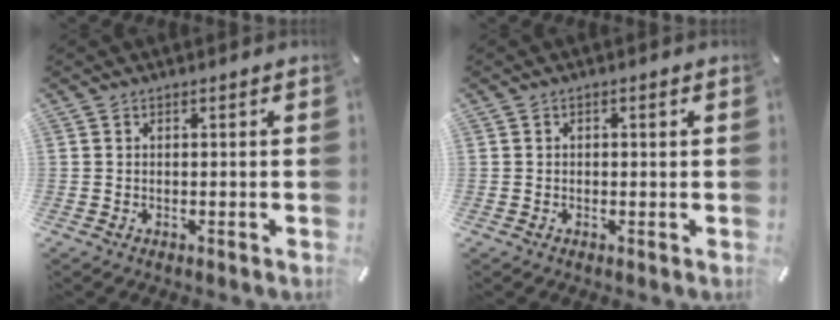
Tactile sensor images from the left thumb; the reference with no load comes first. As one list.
[{"total": 0.8, "force": [-0.1, 0.7, 0.4], "torque": [-0.008, 0.005, -0.004]}]